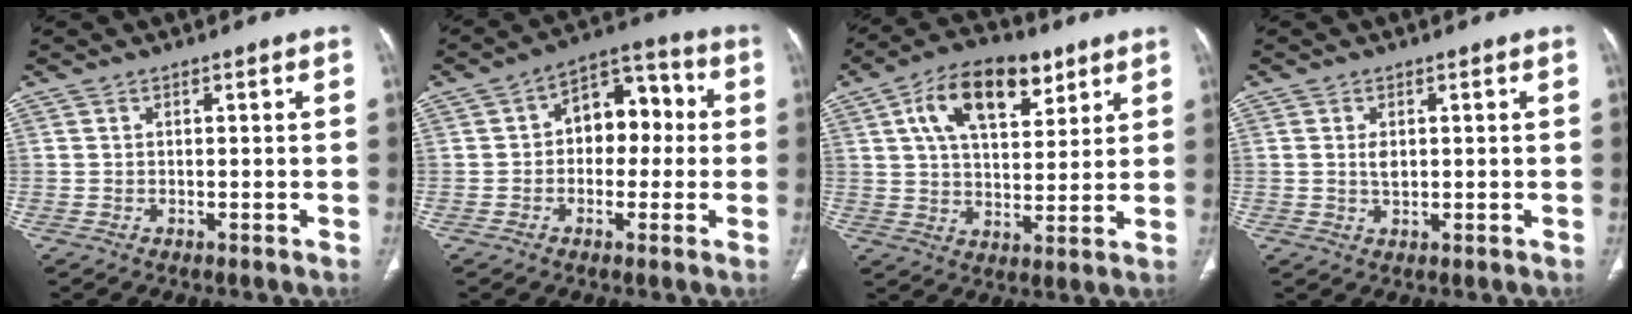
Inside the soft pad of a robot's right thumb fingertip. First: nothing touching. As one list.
[{"total": 10.6, "force": [0.4, 7.3, 7.7], "torque": [-0.068, 0.036, -0.007]}, {"total": 15.4, "force": [7.2, 8.2, 10.8], "torque": [-0.149, -0.012, 0.120]}, {"total": 2.3, "force": [0.4, 1.4, 1.8], "torque": [-0.033, -0.003, 0.009]}]